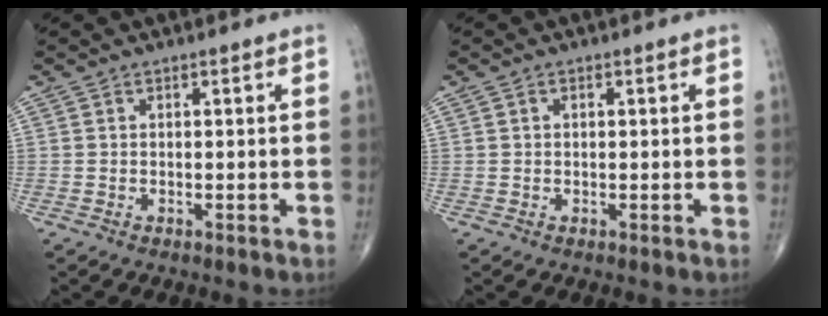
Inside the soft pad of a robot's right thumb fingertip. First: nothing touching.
{"total": 0.6, "force": [0.1, 0.4, 0.4], "torque": [-0.006, 0.000, 0.002]}